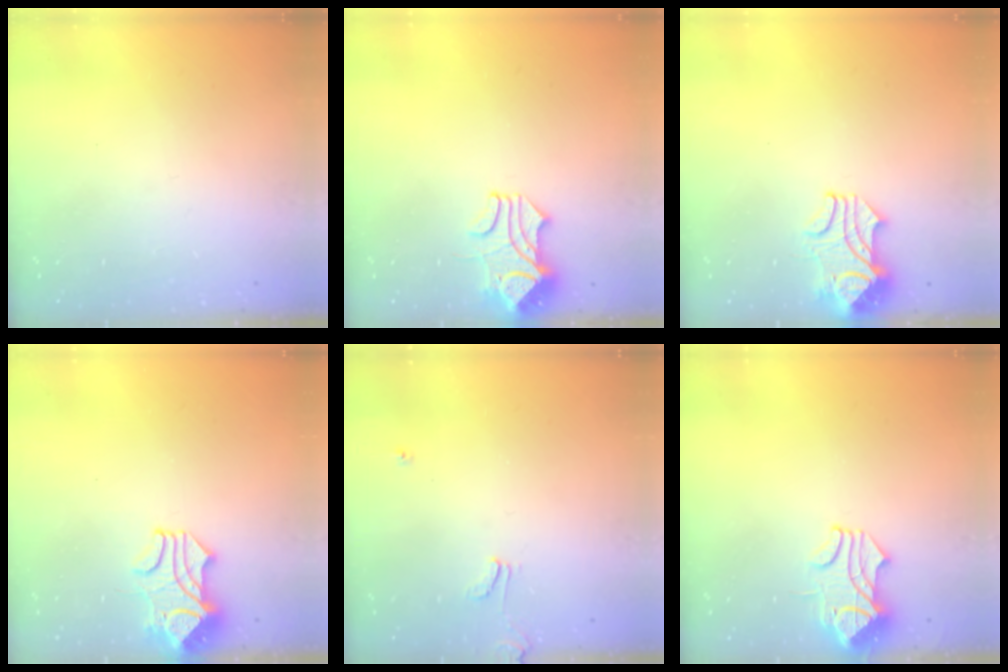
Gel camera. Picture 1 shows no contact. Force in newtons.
{"total": 2.2, "press": 1.8, "slide": 1.2}
{"total": 2.4, "press": 2.1, "slide": 1.0}
{"total": 2.1, "press": 1.9, "slide": 1.0}
{"total": 2.2, "press": 2.2, "slide": 0.4}
{"total": 1.5, "press": 1.1, "slide": 1.0}